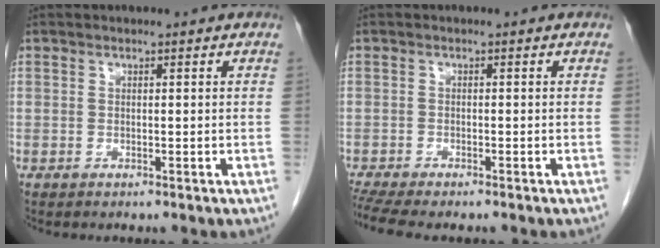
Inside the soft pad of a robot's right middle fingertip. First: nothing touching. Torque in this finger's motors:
{"motor_torque": [0.66, -0.57, 0.06, 0.05]}